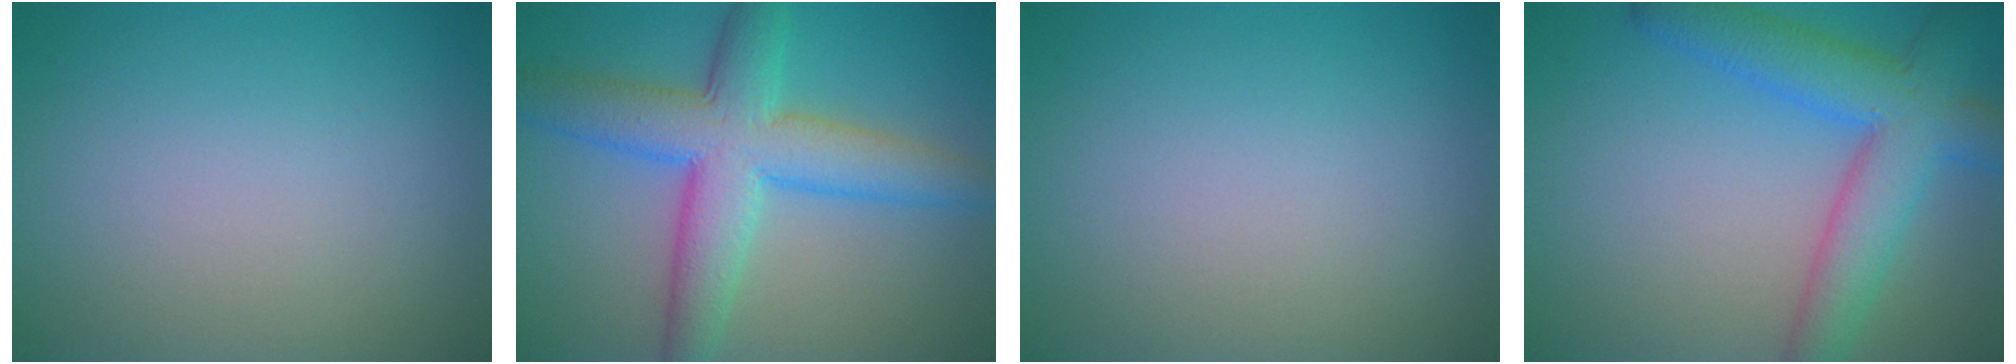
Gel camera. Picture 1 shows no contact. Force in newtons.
{"total": 7.9, "press": 7.8, "slide": 0.2}
{"total": 0.0}
{"total": 7.0, "press": 7.0, "slide": 0.3}